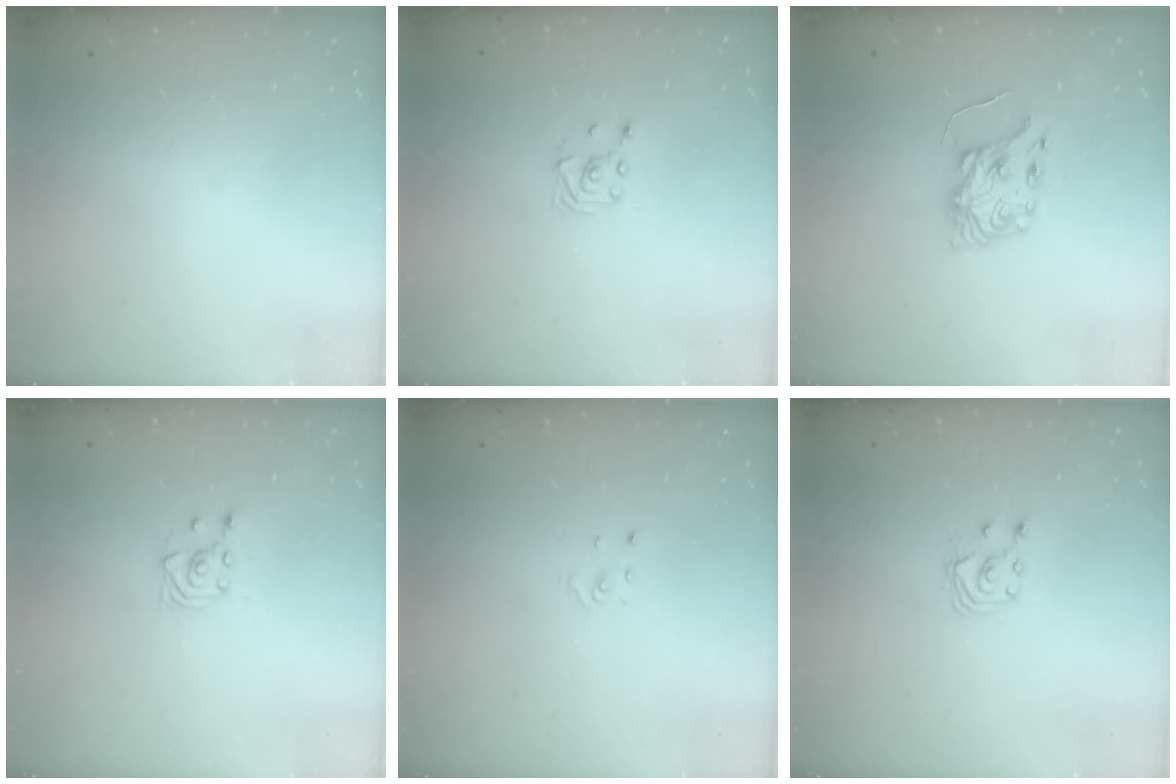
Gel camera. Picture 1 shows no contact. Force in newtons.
{"total": 2.6, "press": 2.6, "slide": 0.3}
{"total": 7.1, "press": 7.0, "slide": 0.7}
{"total": 3.6, "press": 3.4, "slide": 1.4}
{"total": 1.1, "press": 1.1, "slide": 0.1}
{"total": 3.9, "press": 3.9, "slide": 0.4}